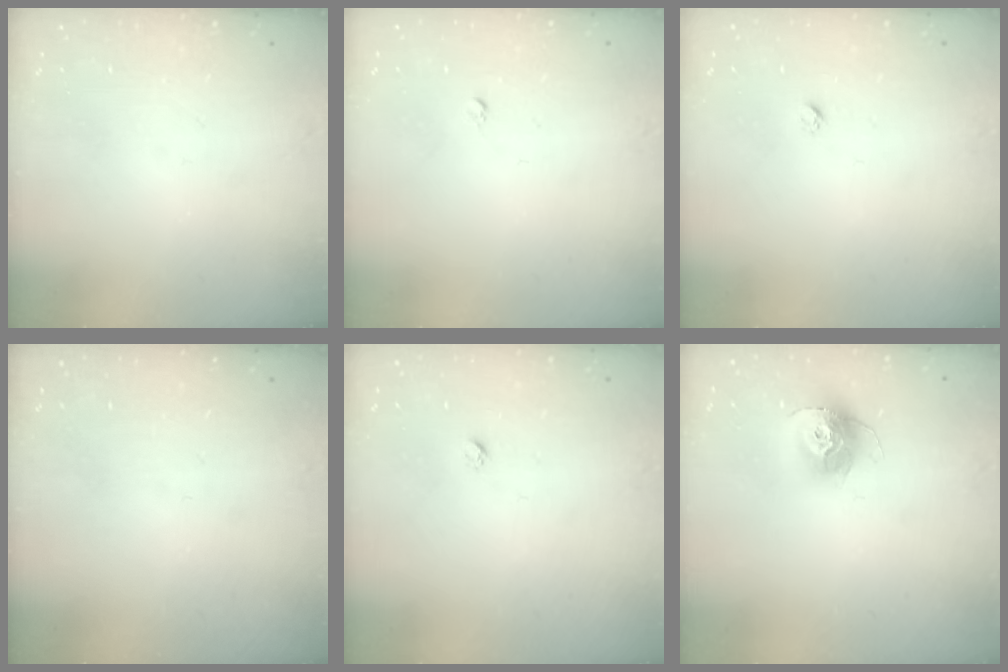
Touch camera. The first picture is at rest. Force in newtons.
{"total": 2.5, "press": 2.5, "slide": 0.2}
{"total": 1.9, "press": 1.9, "slide": 0.1}
{"total": 0.0}
{"total": 1.9, "press": 1.9, "slide": 0.1}
{"total": 12.6, "press": 12.6, "slide": 1.1}